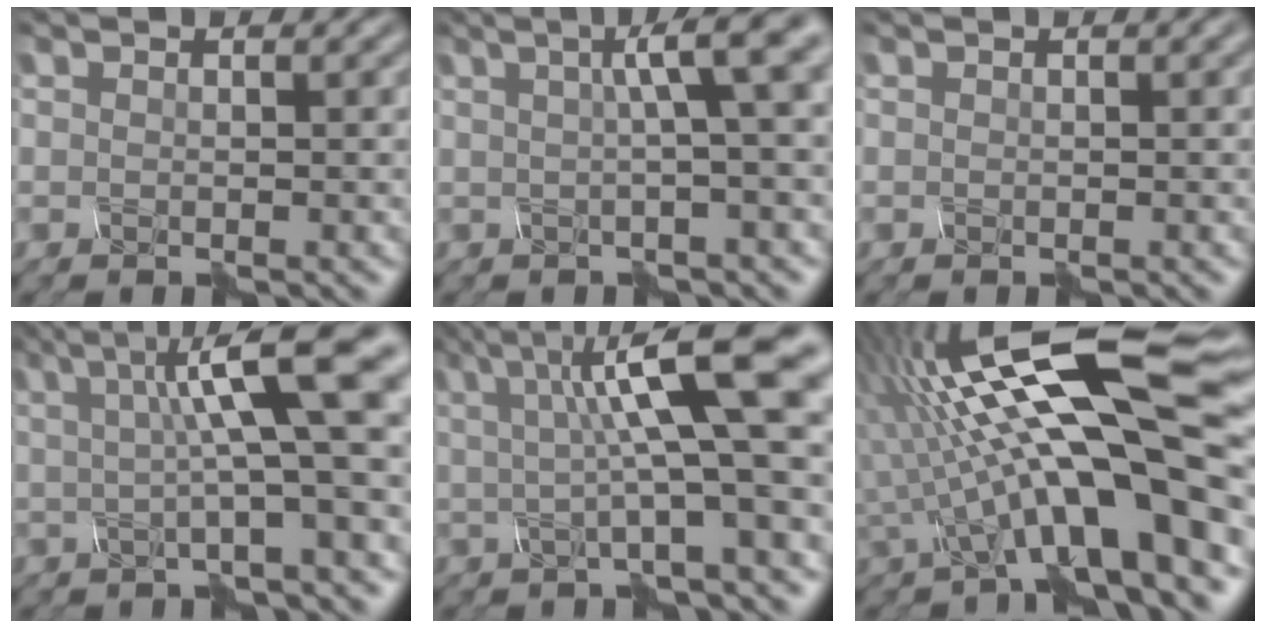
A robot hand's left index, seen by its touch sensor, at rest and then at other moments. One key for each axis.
{"total": 4.3, "fx": 0.2, "fy": 0.0, "fz": 4.3, "tx": -0.057, "ty": -0.004, "tz": 0.035}
{"total": 1.0, "fx": 0.5, "fy": 0.4, "fz": 0.8, "tx": -0.005, "ty": 0.006, "tz": 0.009}
{"total": 6.8, "fx": 0.5, "fy": 0.5, "fz": 6.7, "tx": -0.115, "ty": -0.015, "tz": 0.040}
{"total": 8.2, "fx": 0.9, "fy": 1.2, "fz": 8.0, "tx": -0.146, "ty": -0.016, "tz": 0.048}
{"total": 14.2, "fx": -2.1, "fy": 2.9, "fz": 13.7, "tx": -0.244, "ty": 0.007, "tz": -0.001}